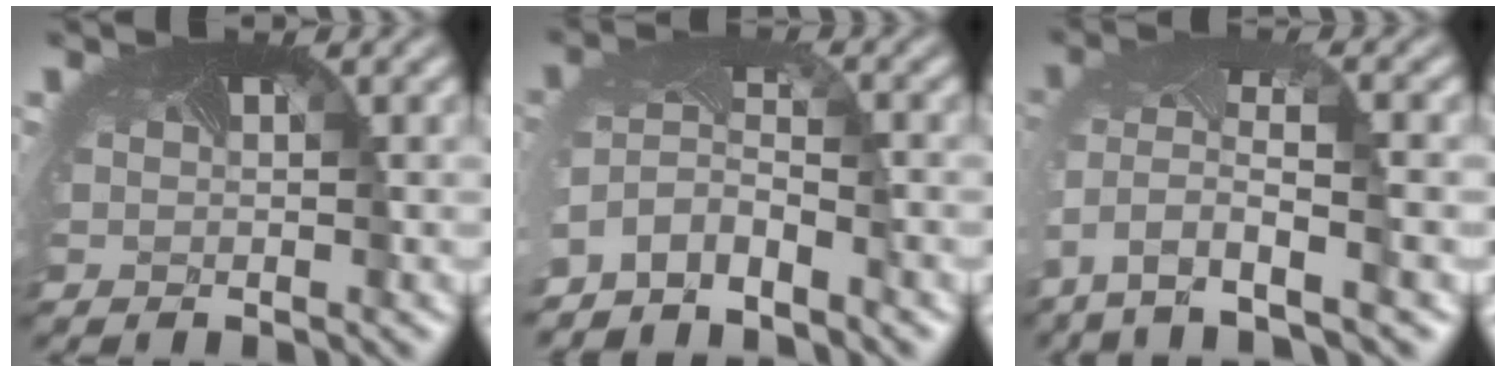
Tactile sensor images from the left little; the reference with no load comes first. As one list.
[{"total": 4.0, "force": [-3.3, 1.2, 1.8], "torque": [-0.047, -0.011, -0.070]}, {"total": 7.7, "force": [-3.5, 2.8, 6.3], "torque": [-0.153, -0.023, -0.058]}]